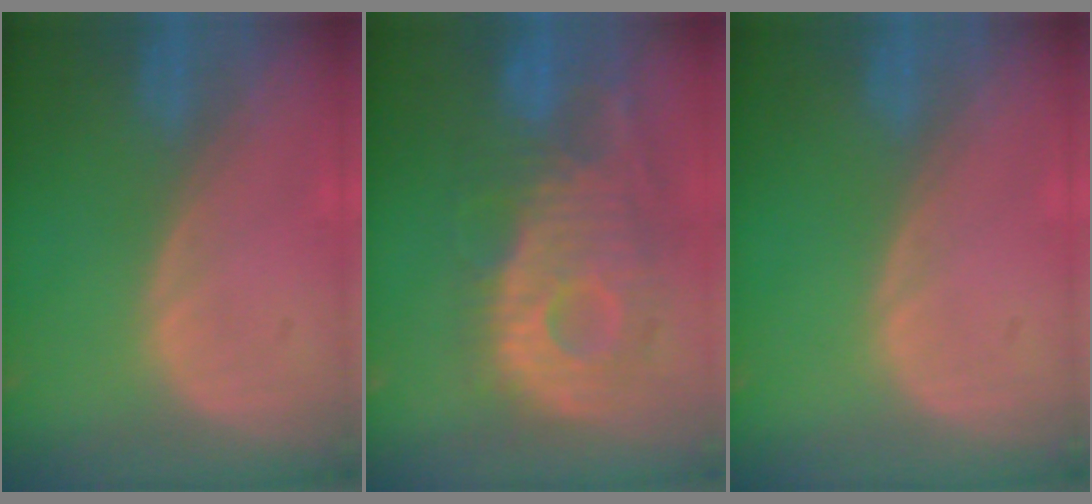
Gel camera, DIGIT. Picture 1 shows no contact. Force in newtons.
{"total": 11.8, "press": 10.6, "slide": 5.1}
{"total": 0.0}